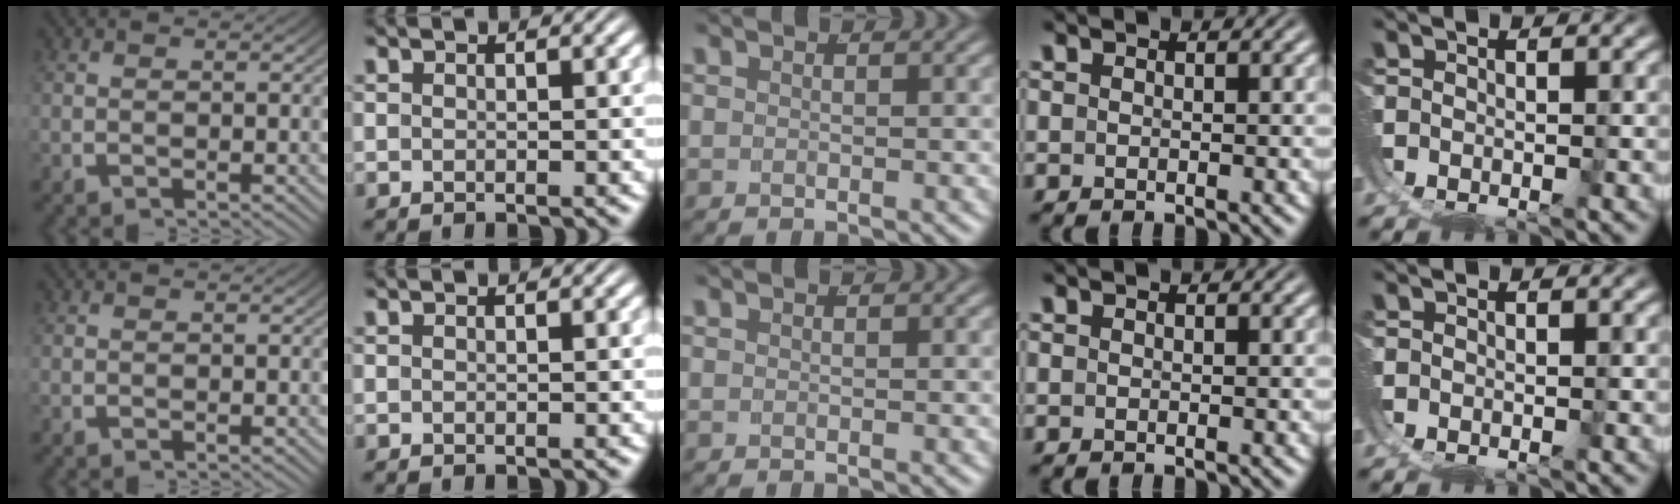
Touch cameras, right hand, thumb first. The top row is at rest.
{}